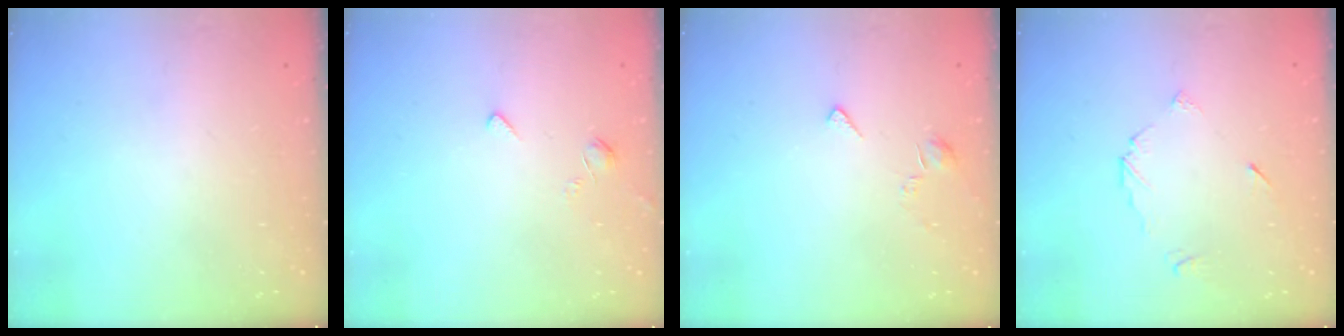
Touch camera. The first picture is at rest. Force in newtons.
{"total": 2.0, "press": 2.0, "slide": 0.5}
{"total": 1.9, "press": 1.9, "slide": 0.4}
{"total": 4.0, "press": 3.9, "slide": 0.5}